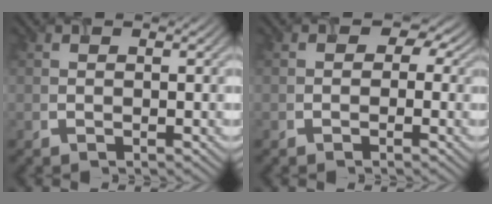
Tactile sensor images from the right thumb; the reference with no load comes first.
{"total": 3.2, "force": [0.5, 2.7, 1.6], "torque": [-0.009, 0.005, -0.011]}